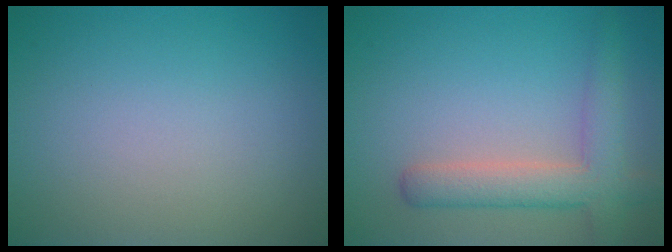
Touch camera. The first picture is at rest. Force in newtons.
{"total": 4.4, "press": 4.4, "slide": 0.3}